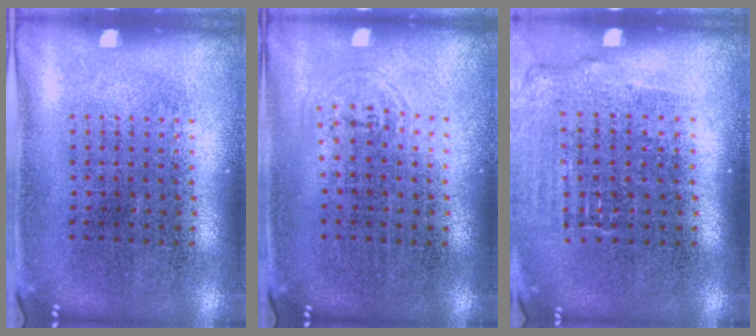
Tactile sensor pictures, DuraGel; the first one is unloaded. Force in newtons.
{"total": 0.5, "press": 0.5, "slide": 0.2}
{"total": 1.1, "press": 1.1, "slide": 0.4}